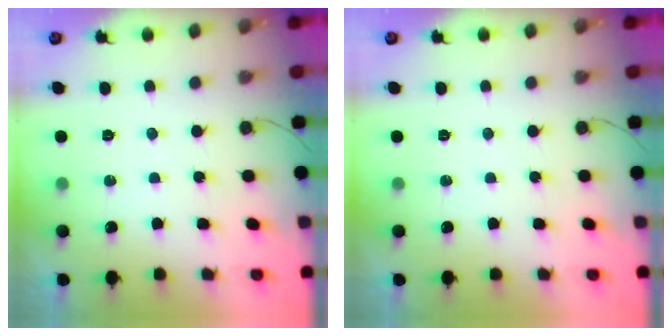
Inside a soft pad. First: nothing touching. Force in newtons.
{"total": 0.0}